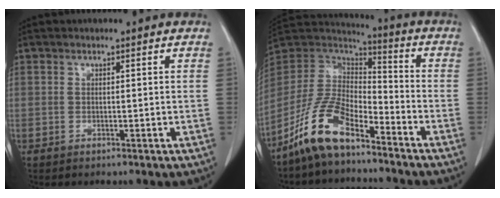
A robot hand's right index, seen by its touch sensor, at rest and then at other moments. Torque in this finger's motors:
{"motor_torque": [-0.25, -0.33, -0.24, -0.20]}